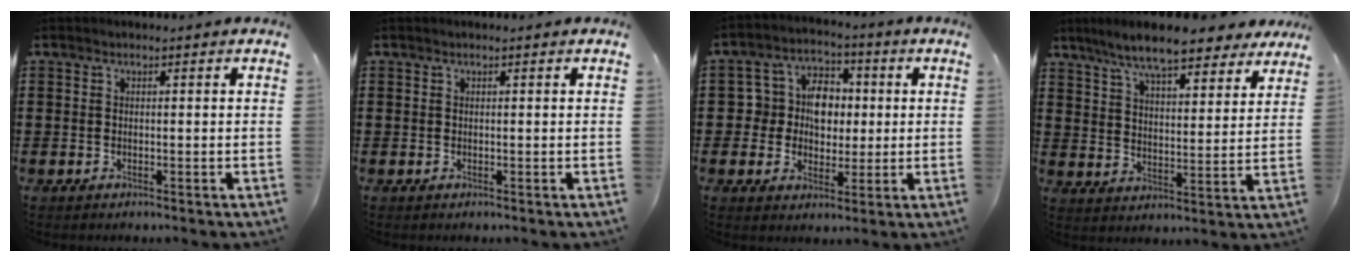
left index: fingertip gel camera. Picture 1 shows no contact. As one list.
[{"total": 0.0}, {"total": 7.9, "force": [1.0, 6.9, 3.6], "torque": [-0.098, 0.017, 0.015]}, {"total": 9.2, "force": [8.1, 1.1, 4.2], "torque": [-0.110, -0.024, 0.146]}]